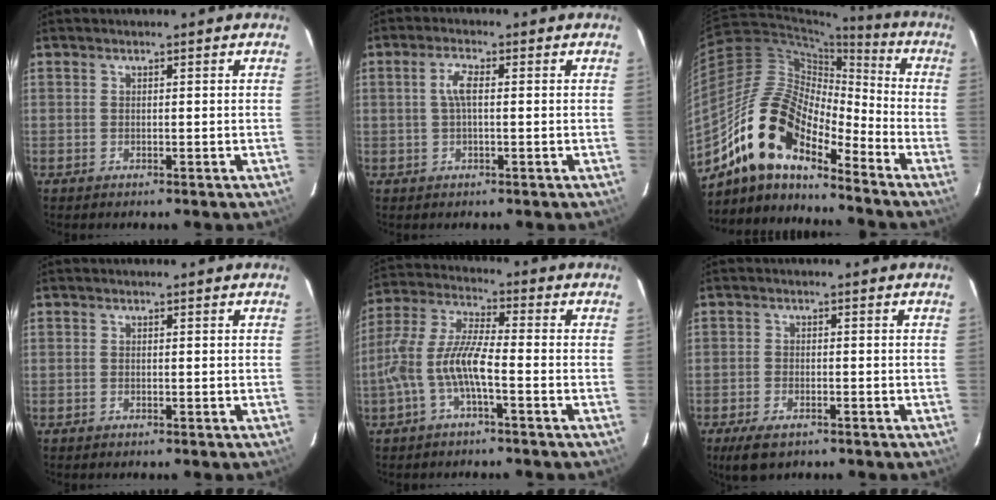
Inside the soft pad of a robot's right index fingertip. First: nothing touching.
{"total": 3.3, "force": [0.3, 1.0, 3.1], "torque": [-0.064, 0.006, 0.005]}
{"total": 16.2, "force": [-12.1, 5.6, 9.1], "torque": [-0.160, 0.003, -0.244]}
{"total": 0.0}
{"total": 9.9, "force": [-3.4, 2.1, 9.0], "torque": [-0.205, 0.009, -0.065]}
{"total": 5.3, "force": [-3.6, 2.4, 3.1], "torque": [-0.081, -0.014, -0.063]}